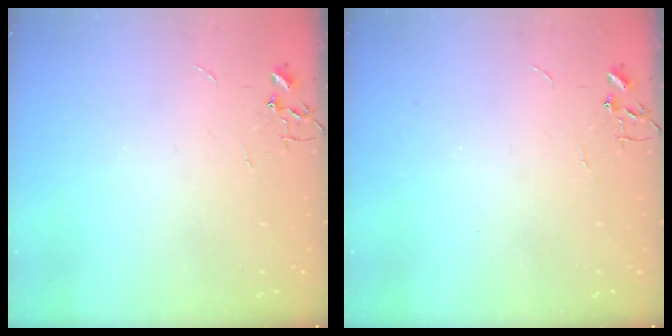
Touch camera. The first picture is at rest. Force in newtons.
{"total": 0.0}